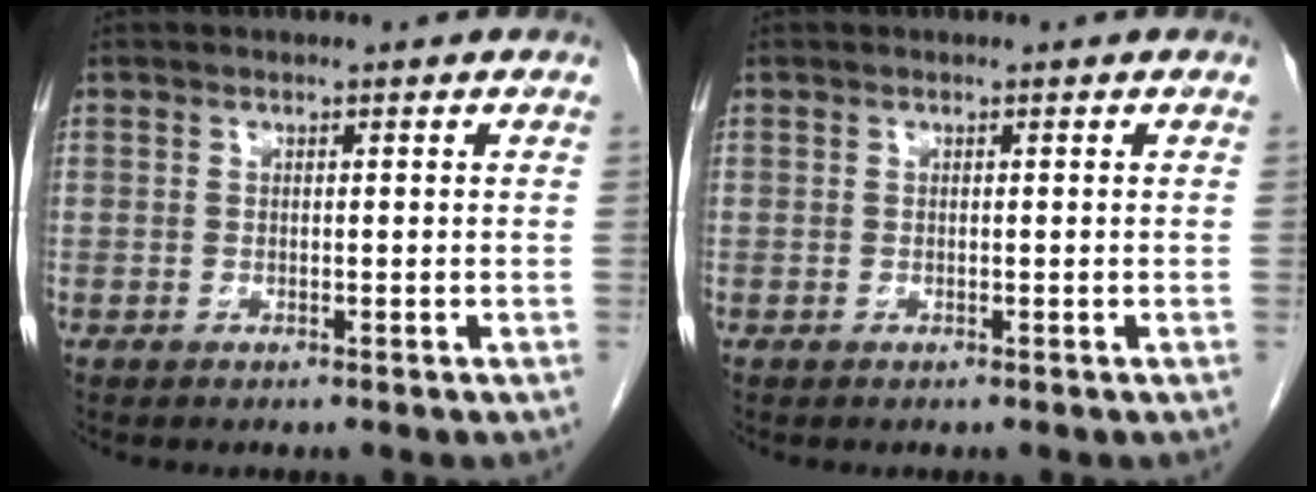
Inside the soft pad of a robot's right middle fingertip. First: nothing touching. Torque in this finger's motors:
{"motor_torque": [0.98, -0.86, 0.06, 0.01]}